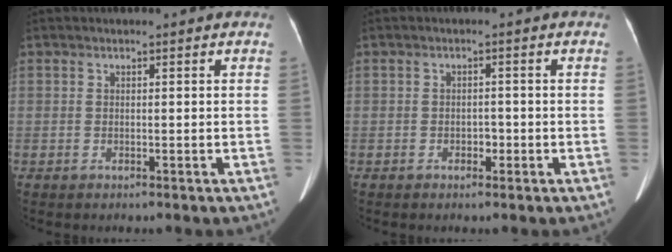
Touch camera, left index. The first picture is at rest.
{"total": 1.6, "force": [-0.9, 0.9, 0.9], "torque": [-0.011, 0.002, -0.013]}